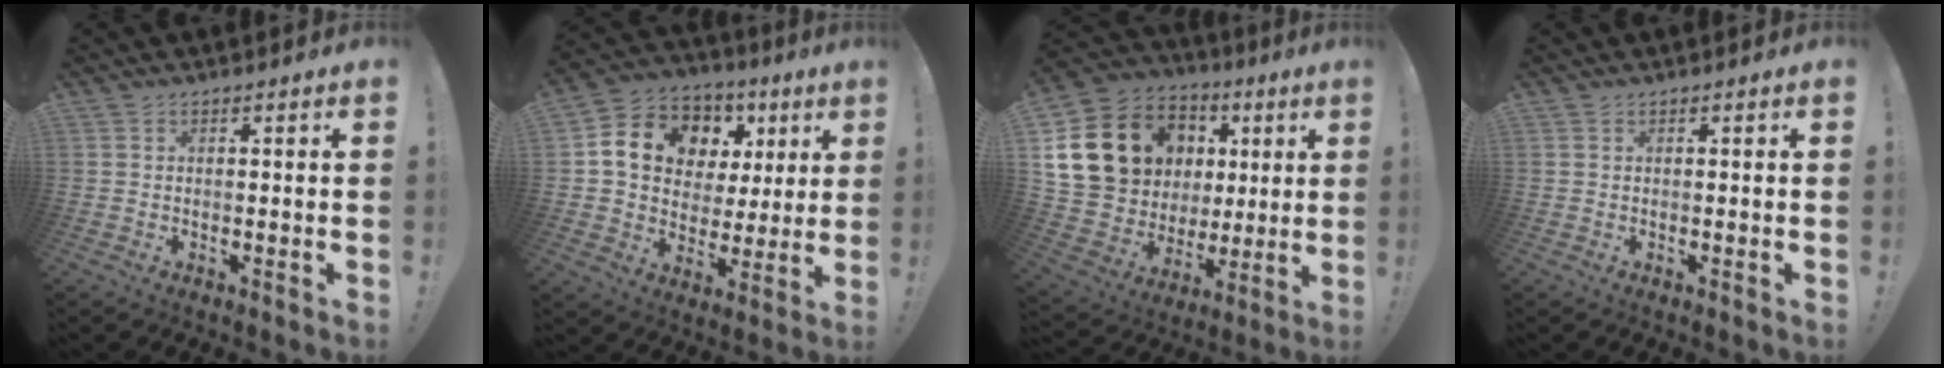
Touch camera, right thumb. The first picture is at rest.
{"total": 14.8, "force": [5.6, 11.5, 7.4], "torque": [-0.112, -0.023, 0.117]}
{"total": 20.5, "force": [6.7, 16.6, 10.0], "torque": [-0.167, -0.018, 0.165]}
{"total": 0.0}